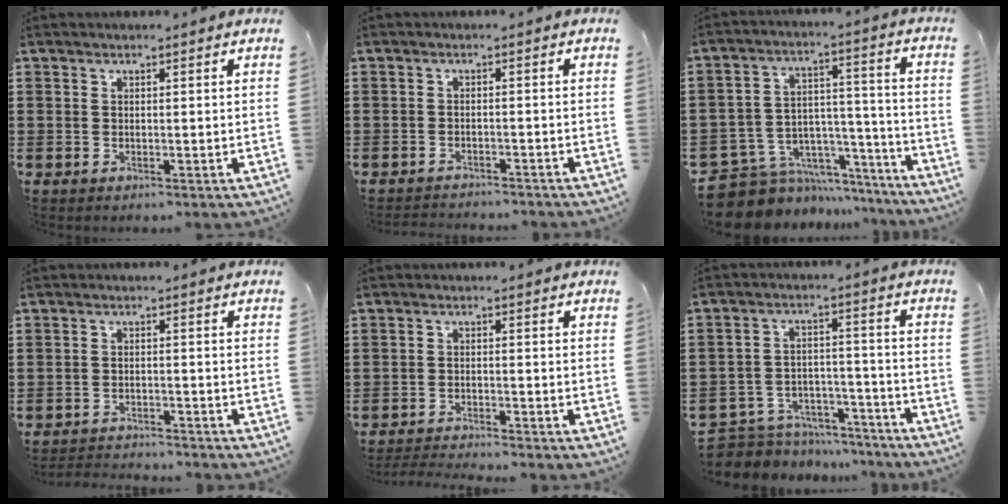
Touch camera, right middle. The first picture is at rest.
{"total": 1.8, "force": [-1.8, 0.1, 0.0], "torque": [-0.005, 0.002, -0.039]}
{"total": 7.6, "force": [-6.2, 4.3, 1.1], "torque": [-0.039, 0.004, -0.116]}
{"total": 2.5, "force": [-2.5, 0.1, 0.0], "torque": [-0.006, 0.000, -0.054]}
{"total": 2.4, "force": [-2.4, -0.1, 0.4], "torque": [-0.008, 0.000, -0.050]}
{"total": 5.7, "force": [-5.4, 1.7, 0.4], "torque": [-0.024, 0.012, -0.114]}